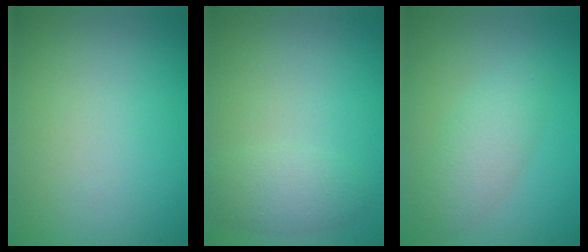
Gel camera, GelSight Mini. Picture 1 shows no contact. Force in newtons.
{"total": 2.3, "press": 2.3, "slide": 0.0}
{"total": 2.8, "press": 2.8, "slide": 0.1}